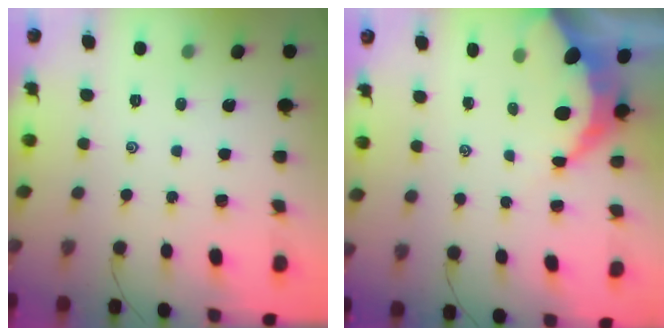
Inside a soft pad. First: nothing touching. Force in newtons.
{"total": 6.6, "press": 6.6, "slide": 0.7}